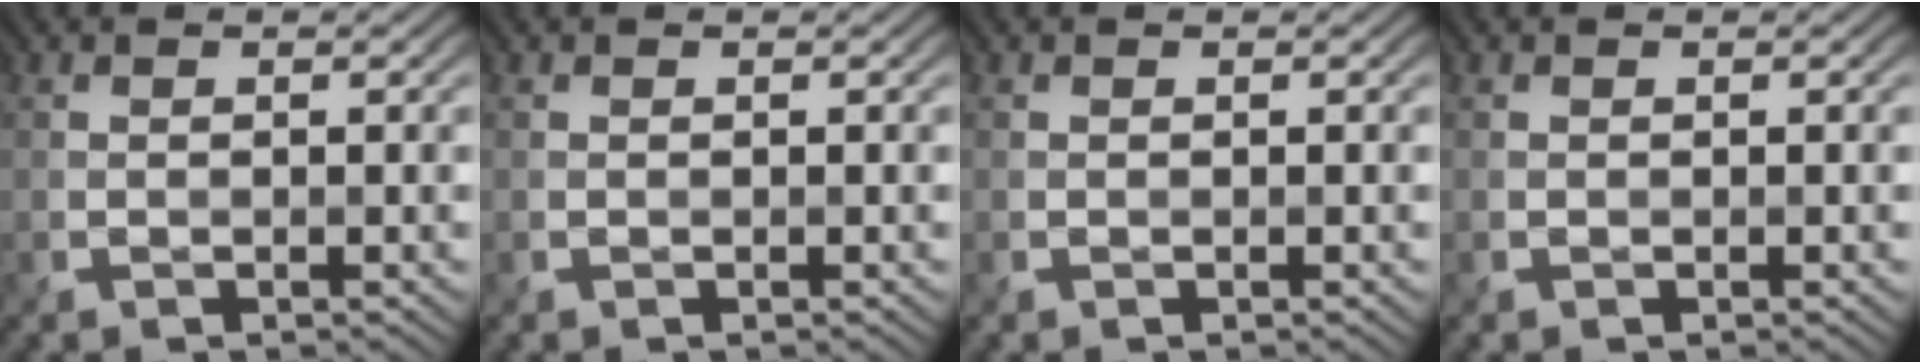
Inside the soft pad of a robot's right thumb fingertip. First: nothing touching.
{"total": 0.0}
{"total": 0.0}
{"total": 0.0}